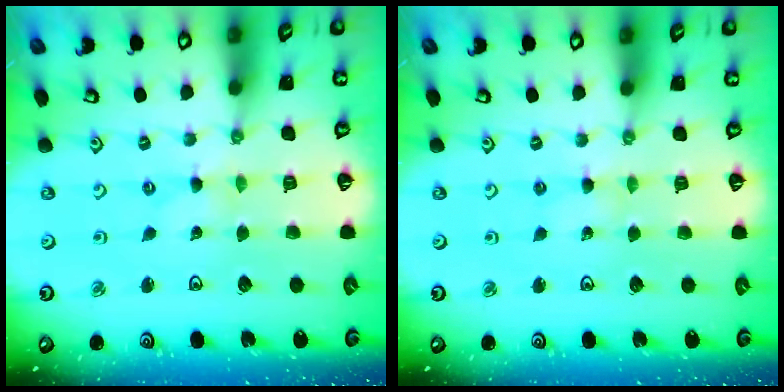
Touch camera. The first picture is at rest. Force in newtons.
{"total": 3.1, "press": 3.1, "slide": 0.4}